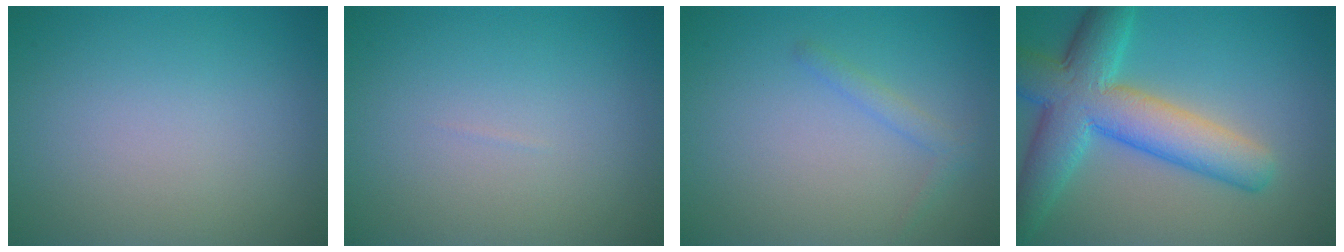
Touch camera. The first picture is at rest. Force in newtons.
{"total": 0.0}
{"total": 1.2, "press": 1.2, "slide": 0.1}
{"total": 8.9, "press": 8.9, "slide": 0.0}